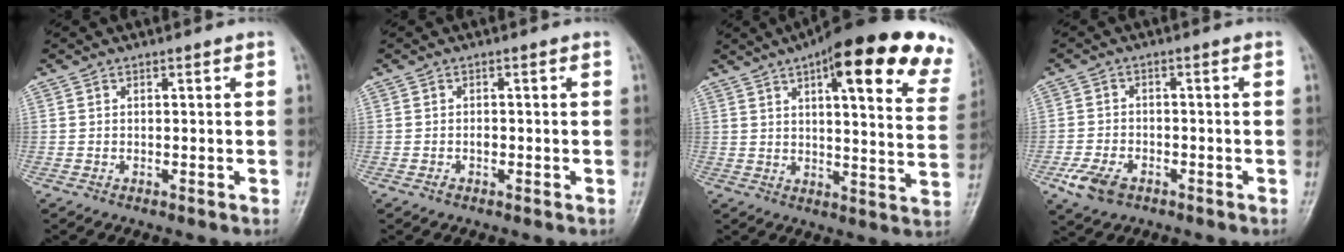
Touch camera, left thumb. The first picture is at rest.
{"total": 1.2, "force": [-0.6, 0.8, 0.7], "torque": [-0.012, 0.008, -0.011]}
{"total": 25.3, "force": [14.5, 7.2, 19.5], "torque": [-0.228, -0.021, 0.172]}
{"total": 5.9, "force": [-3.2, 3.8, 3.2], "torque": [-0.065, 0.008, -0.058]}